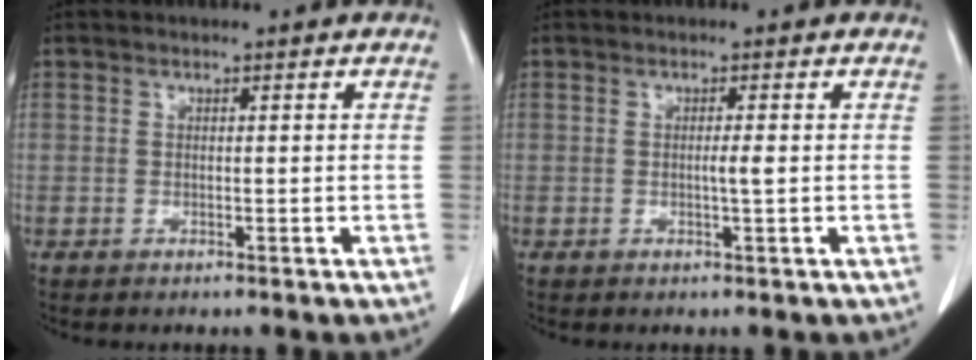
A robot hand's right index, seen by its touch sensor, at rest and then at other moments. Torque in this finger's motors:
{"motor_torque": [0.32, -0.28, 0.02, 0.04]}